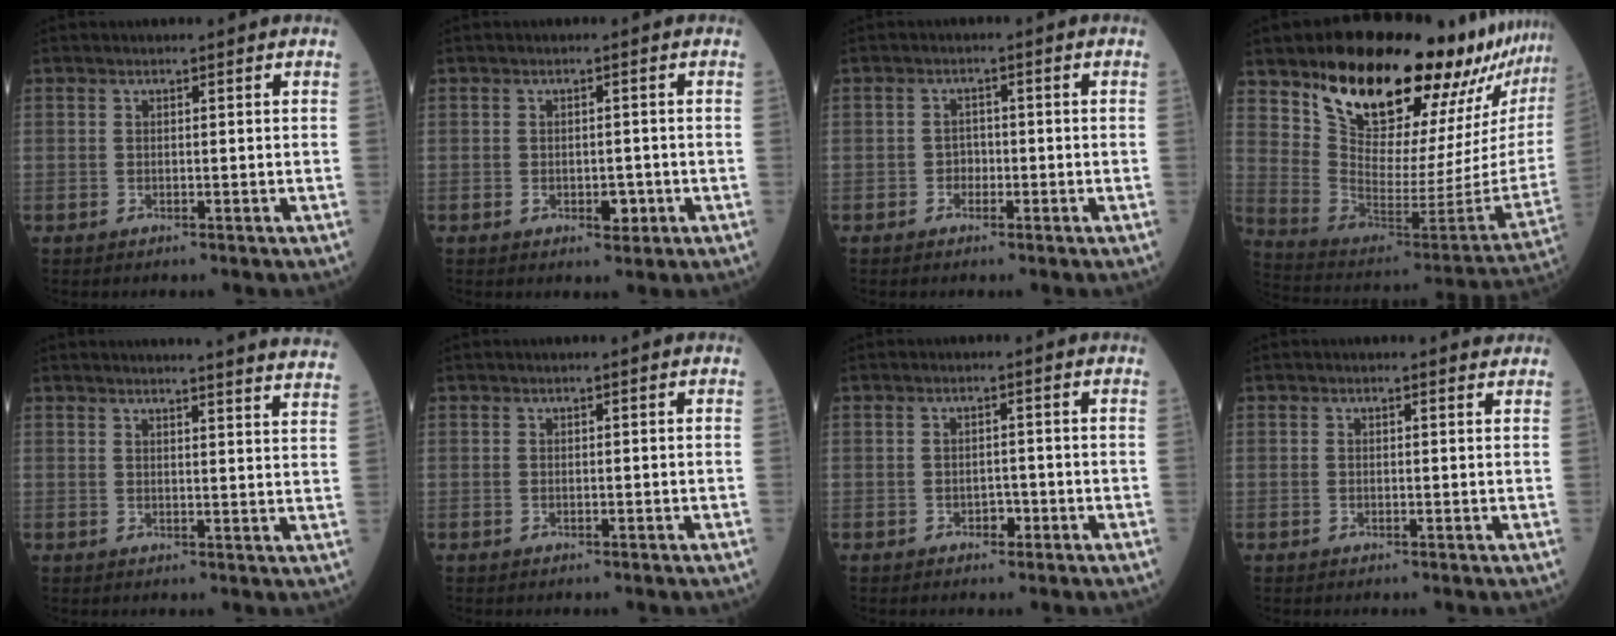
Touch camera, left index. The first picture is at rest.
{"total": 2.5, "force": [-0.7, 1.3, 1.9], "torque": [-0.025, 0.001, -0.005]}
{"total": 1.6, "force": [-0.7, 1.2, 0.7], "torque": [-0.007, 0.005, -0.013]}
{"total": 26.7, "force": [21.3, 4.3, 15.4], "torque": [-0.245, -0.076, 0.317]}
{"total": 16.2, "force": [15.8, -0.6, 3.5], "torque": [-0.035, -0.092, 0.156]}
{"total": 0.0}
{"total": 1.4, "force": [-0.7, 0.8, 0.9], "torque": [-0.009, 0.003, -0.010]}
{"total": 0.8, "force": [0.7, 0.4, -0.2], "torque": [0.000, -0.001, 0.004]}